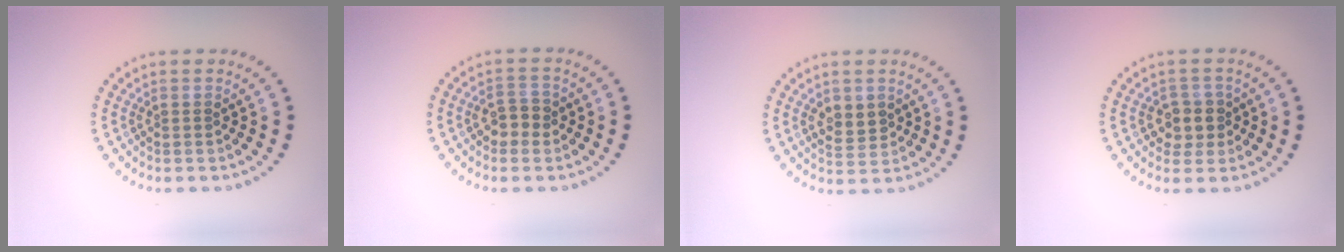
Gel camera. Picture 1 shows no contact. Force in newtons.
{"total": 2.1, "press": 2.1, "slide": 0.4}
{"total": 2.4, "press": 2.4, "slide": 0.3}
{"total": 2.5, "press": 2.4, "slide": 0.9}